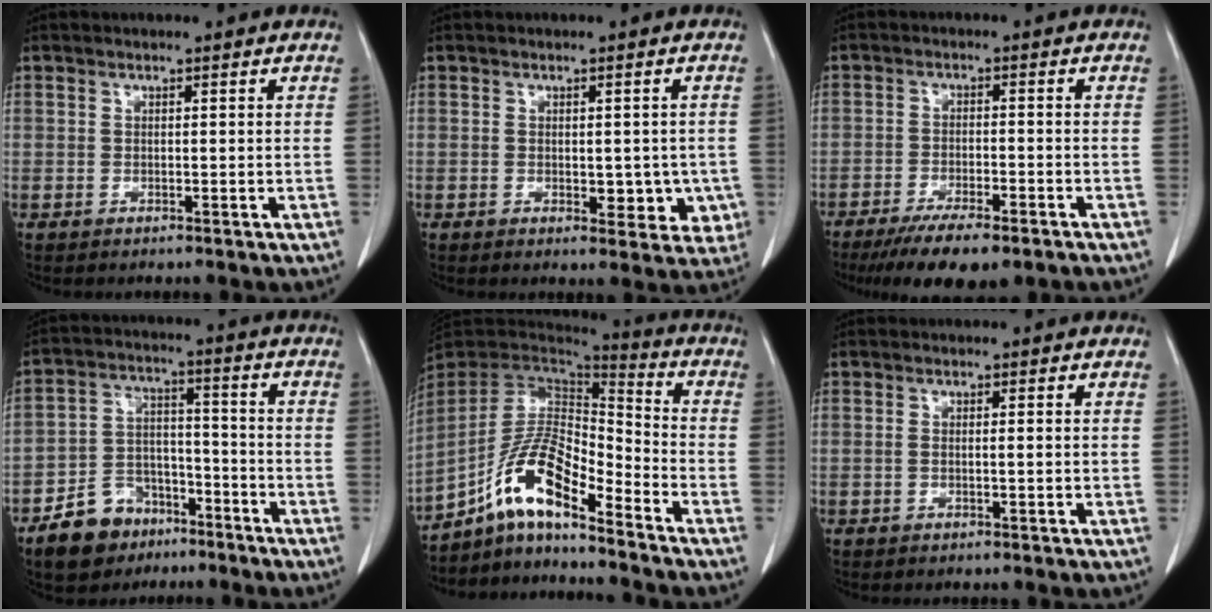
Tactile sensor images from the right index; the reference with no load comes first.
{"total": 5.5, "force": [-0.9, 3.3, 4.4], "torque": [-0.030, -0.002, -0.004]}
{"total": 10.4, "force": [-7.7, 2.1, 6.6], "torque": [-0.098, -0.017, -0.115]}
{"total": 9.5, "force": [-6.4, 6.3, 3.1], "torque": [-0.064, 0.015, -0.107]}
{"total": 12.5, "force": [-8.0, 2.8, 9.1], "torque": [-0.182, 0.019, -0.145]}
{"total": 0.7, "force": [-0.1, 0.0, 0.7], "torque": [-0.014, 0.002, 0.001]}